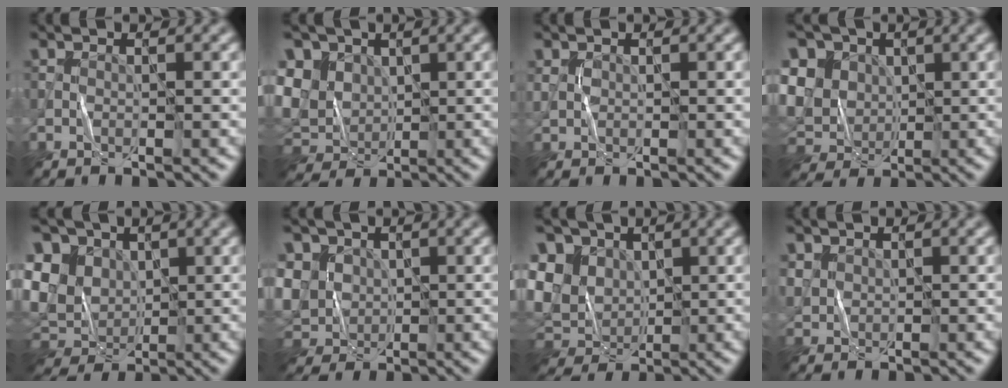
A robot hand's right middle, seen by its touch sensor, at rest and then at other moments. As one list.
[{"total": 8.5, "force": [1.9, 6.8, 4.7], "torque": [-0.116, 0.016, 0.024]}, {"total": 0.9, "force": [0.3, 0.8, 0.4], "torque": [-0.012, 0.001, 0.010]}, {"total": 10.9, "force": [2.9, 9.0, 5.5], "torque": [-0.137, 0.026, 0.025]}, {"total": 11.2, "force": [2.4, 9.0, 6.2], "torque": [-0.146, 0.022, 0.027]}, {"total": 8.0, "force": [1.5, 6.7, 4.0], "torque": [-0.106, 0.020, 0.006]}, {"total": 9.6, "force": [2.0, 7.7, 5.5], "torque": [-0.130, 0.013, 0.023]}, {"total": 1.6, "force": [0.7, 1.4, 0.4], "torque": [-0.014, 0.000, 0.018]}]